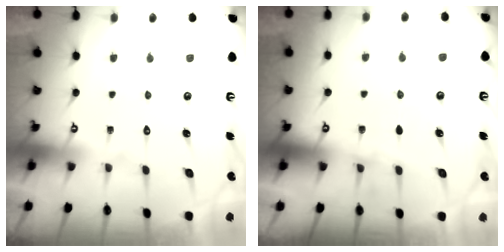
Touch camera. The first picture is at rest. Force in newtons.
{"total": 2.7, "press": 2.6, "slide": 0.7}